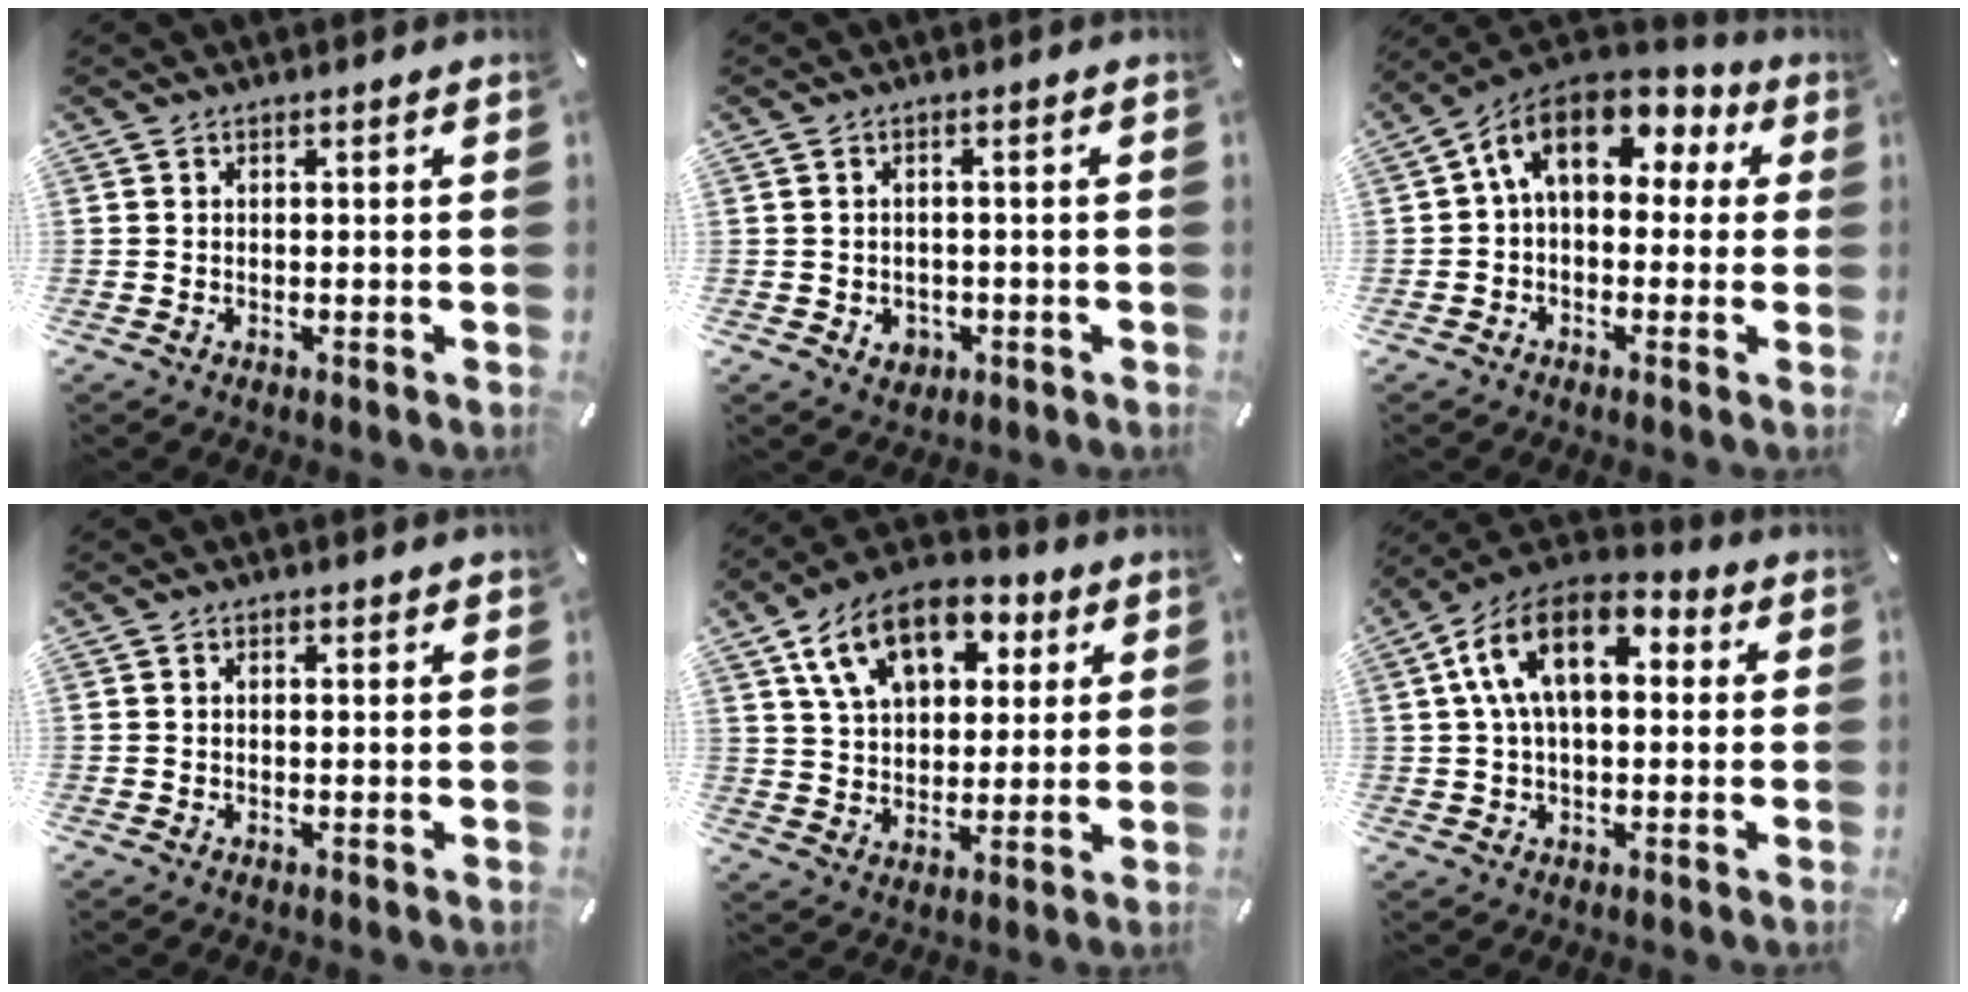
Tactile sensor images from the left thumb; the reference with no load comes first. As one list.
[{"total": 3.3, "force": [-0.9, 2.9, 1.2], "torque": [-0.013, 0.001, -0.017]}, {"total": 12.2, "force": [3.9, 7.6, 8.6], "torque": [-0.170, -0.005, 0.070]}, {"total": 0.5, "force": [0.2, 0.3, 0.3], "torque": [-0.007, 0.001, 0.005]}, {"total": 15.4, "force": [7.8, 10.1, 8.7], "torque": [-0.146, -0.018, 0.142]}, {"total": 14.4, "force": [4.1, 8.5, 11.0], "torque": [-0.204, 0.004, 0.072]}]